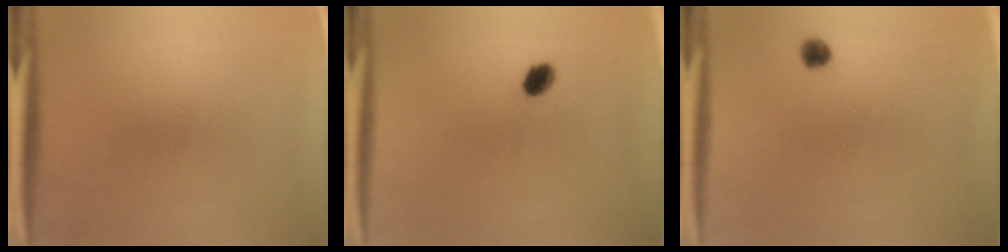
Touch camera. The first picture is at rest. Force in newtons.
{"total": 2.9}
{"total": 1.8}